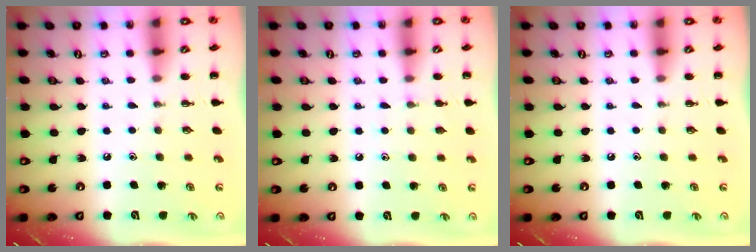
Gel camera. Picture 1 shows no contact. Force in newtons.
{"total": 4.0, "press": 3.8, "slide": 1.2}
{"total": 0.0}